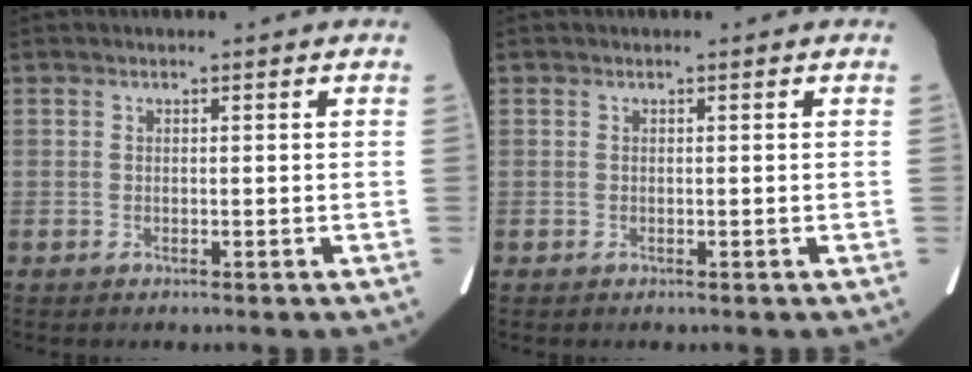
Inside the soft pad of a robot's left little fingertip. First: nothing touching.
{"total": 0.0}